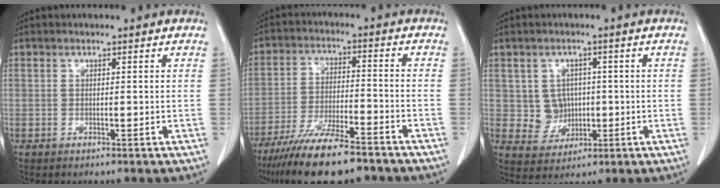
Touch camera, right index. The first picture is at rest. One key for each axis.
{"total": 14.3, "fx": -11.2, "fy": 2.4, "fz": 8.6, "tx": -0.159, "ty": -0.029, "tz": -0.191}
{"total": 5.2, "fx": 0.3, "fy": 5.0, "fz": 1.4, "tx": -0.018, "ty": 0.011, "tz": 0.014}